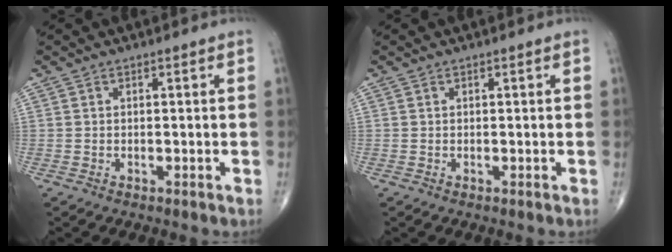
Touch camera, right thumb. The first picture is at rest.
{"total": 0.0}